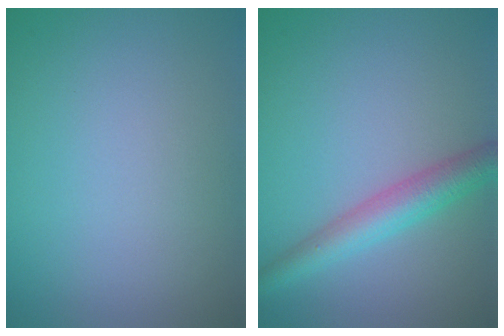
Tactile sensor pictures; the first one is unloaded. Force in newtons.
{"total": 3.8, "press": 3.8, "slide": 0.1}